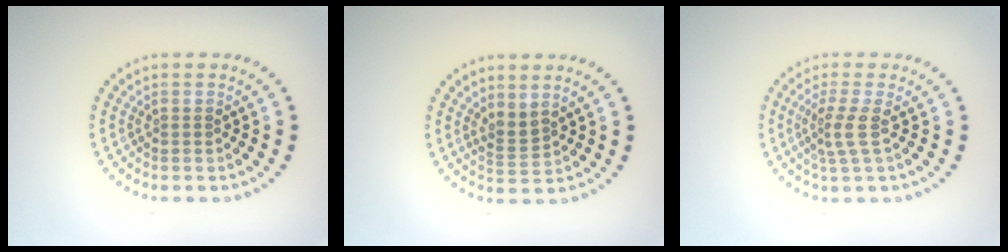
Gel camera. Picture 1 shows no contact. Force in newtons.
{"total": 1.8, "press": 1.3, "slide": 1.2}
{"total": 2.3, "press": 1.6, "slide": 1.6}